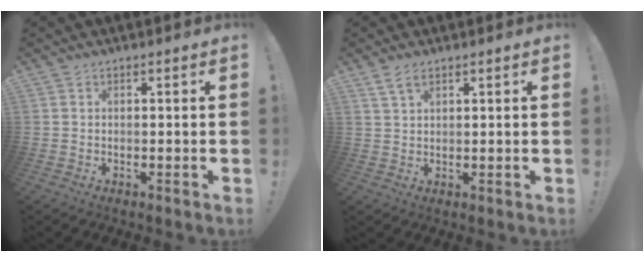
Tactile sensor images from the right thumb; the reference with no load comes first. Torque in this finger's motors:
{"motor_torque": [-0.24, 0.24, 0.12, -0.11, 0.00]}